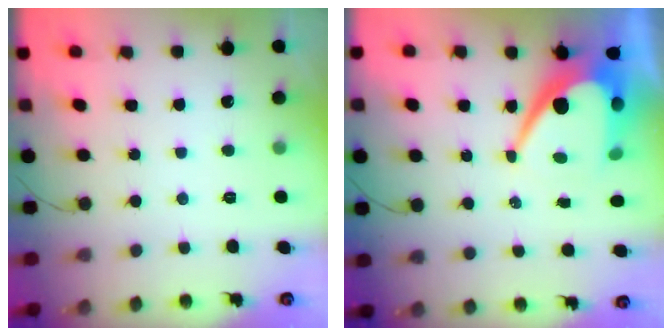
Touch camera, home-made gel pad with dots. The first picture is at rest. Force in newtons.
{"total": 14.1, "press": 14.1, "slide": 1.4}